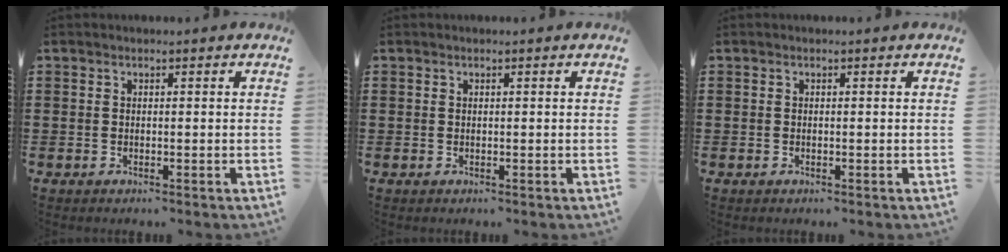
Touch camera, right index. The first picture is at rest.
{"total": 0.0}
{"total": 0.0}